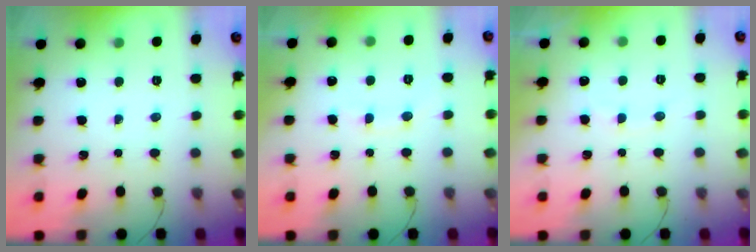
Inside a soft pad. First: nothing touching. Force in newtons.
{"total": 6.8, "press": 6.7, "slide": 1.2}
{"total": 5.6, "press": 5.6, "slide": 0.9}